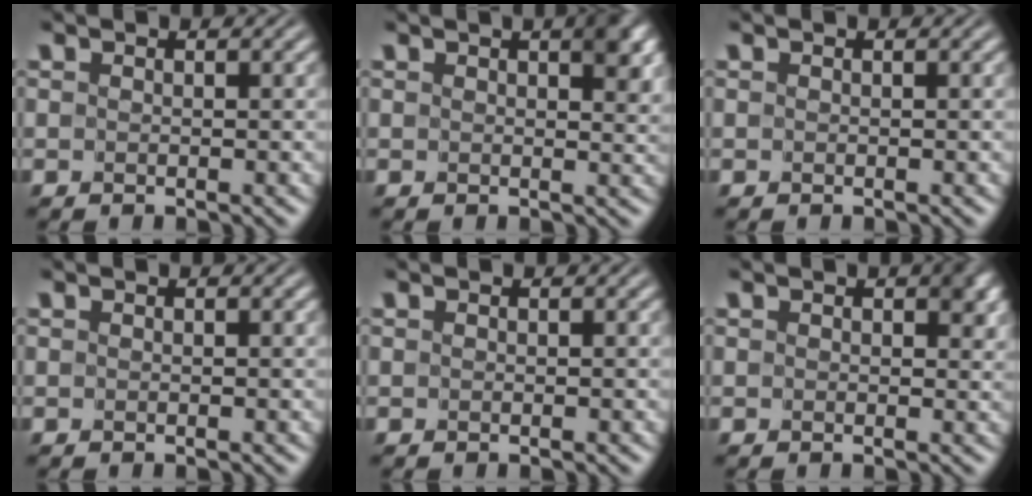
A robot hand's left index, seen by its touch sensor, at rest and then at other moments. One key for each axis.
{"total": 3.2, "fx": 1.4, "fy": 1.3, "fz": 2.5, "tx": -0.026, "ty": 0.000, "tz": 0.021}
{"total": 0.0}
{"total": 0.0}
{"total": 0.0}
{"total": 2.2, "fx": 0.7, "fy": 1.3, "fz": 1.6, "tx": -0.016, "ty": -0.002, "tz": 0.011}